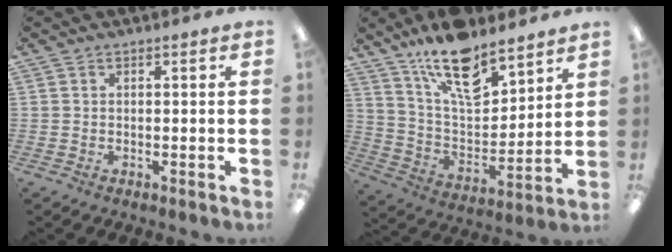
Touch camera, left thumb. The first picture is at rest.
{"total": 17.4, "force": [12.6, 7.0, 9.7], "torque": [-0.157, -0.079, 0.217]}